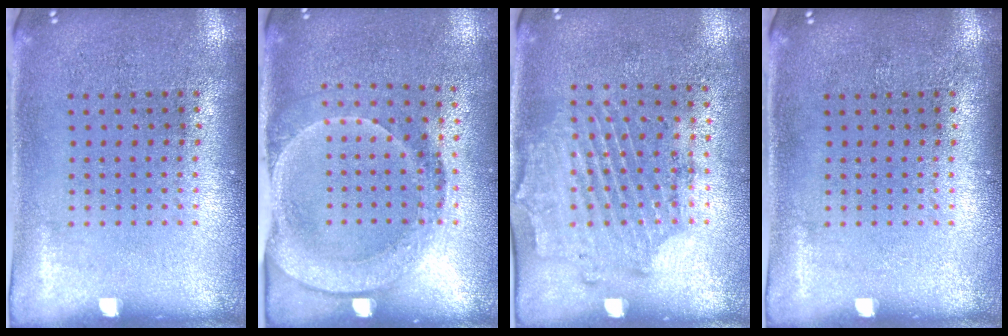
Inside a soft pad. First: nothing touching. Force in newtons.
{"total": 1.8, "press": 1.5, "slide": 1.1}
{"total": 1.7, "press": 1.3, "slide": 1.1}
{"total": 0.0}